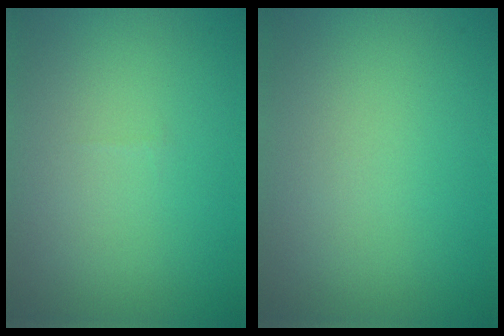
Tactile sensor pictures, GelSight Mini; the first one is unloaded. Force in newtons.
{"total": 0.0}